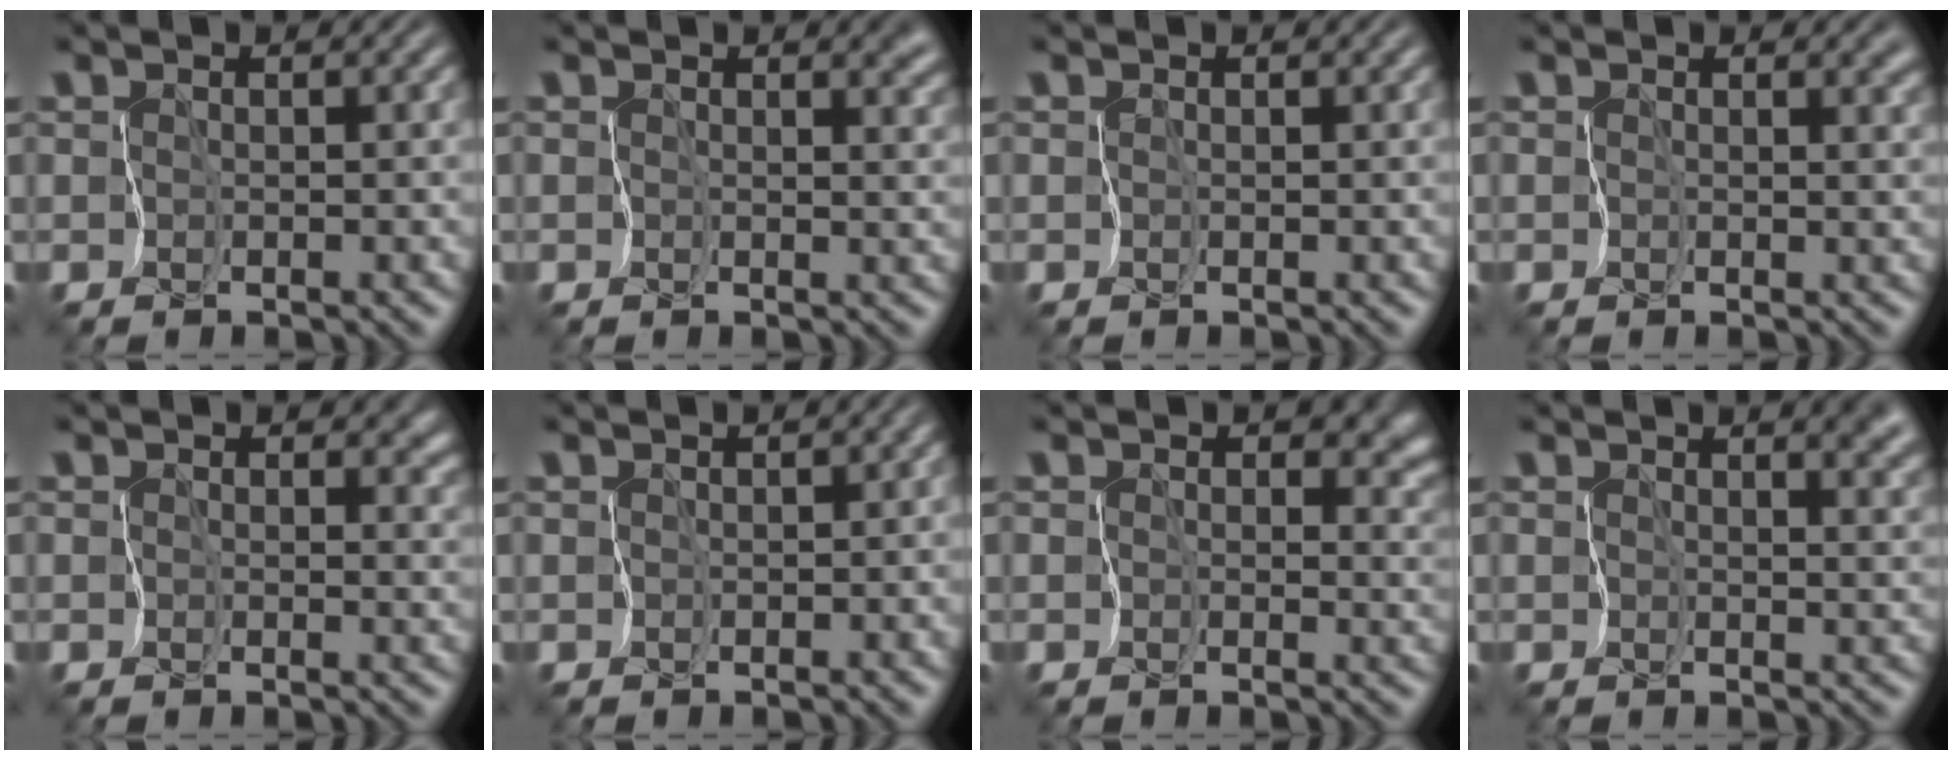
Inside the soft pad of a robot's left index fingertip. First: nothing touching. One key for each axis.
{"total": 1.9, "fx": 0.8, "fy": 1.1, "fz": 1.3, "tx": -0.015, "ty": -0.003, "tz": 0.016}
{"total": 0.0}
{"total": 1.5, "fx": 0.6, "fy": 1.0, "fz": 1.0, "tx": -0.005, "ty": 0.001, "tz": 0.009}
{"total": 2.6, "fx": 0.6, "fy": 2.0, "fz": 1.6, "tx": -0.015, "ty": 0.004, "tz": 0.006}
{"total": 2.1, "fx": -0.8, "fy": 1.5, "fz": 1.3, "tx": -0.005, "ty": -0.004, "tz": -0.009}
{"total": 4.1, "fx": 0.8, "fy": 3.1, "fz": 2.6, "tx": -0.017, "ty": 0.000, "tz": 0.005}
{"total": 3.5, "fx": 1.5, "fy": 1.9, "fz": 2.5, "tx": -0.028, "ty": -0.002, "tz": 0.025}